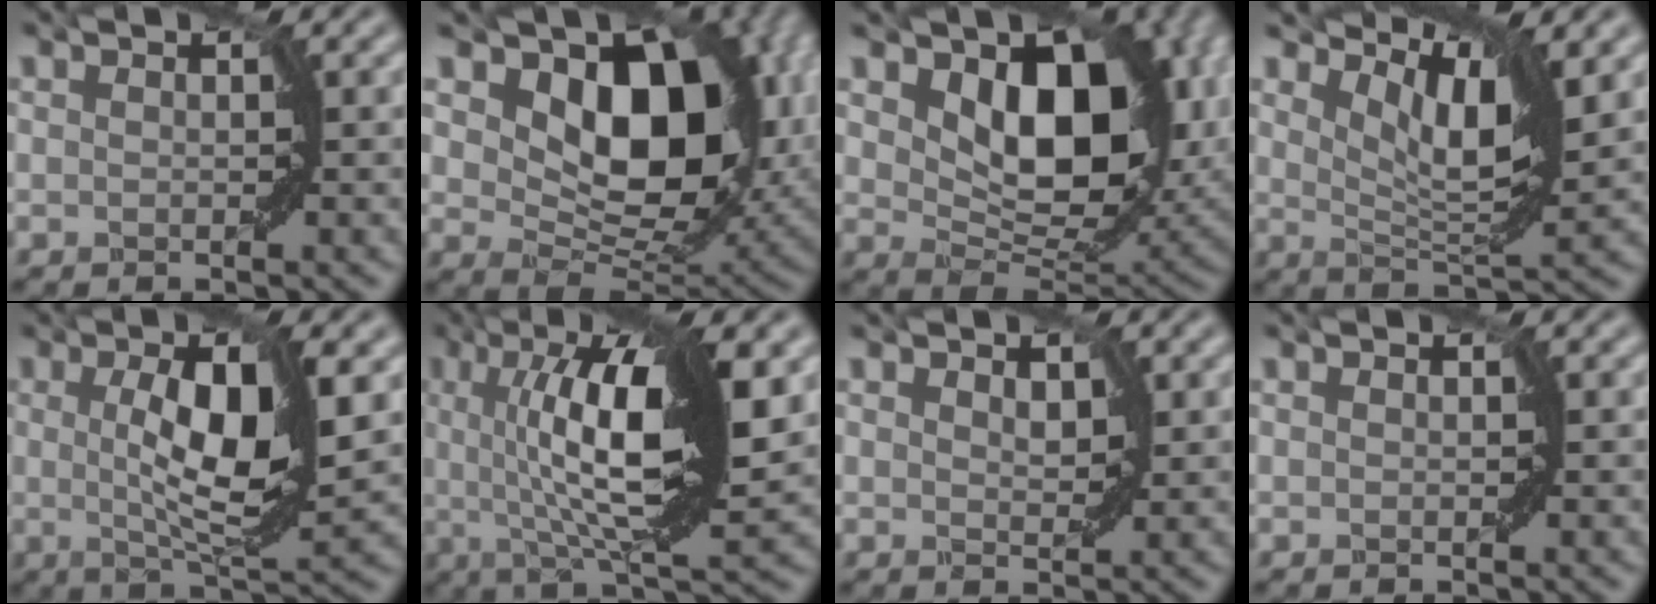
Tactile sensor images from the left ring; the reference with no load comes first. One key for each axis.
{"total": 13.2, "fx": 3.7, "fy": 8.3, "fz": 9.5, "tx": -0.127, "ty": -0.008, "tz": 0.068}
{"total": 11.4, "fx": 3.3, "fy": 6.9, "fz": 8.5, "tx": -0.126, "ty": -0.014, "tz": 0.061}
{"total": 6.1, "fx": 3.3, "fy": 2.0, "fz": 4.8, "tx": -0.087, "ty": -0.005, "tz": 0.056}
{"total": 7.4, "fx": 0.9, "fy": 2.0, "fz": 7.0, "tx": -0.118, "ty": -0.005, "tz": 0.017}
{"total": 11.4, "fx": 2.3, "fy": 2.8, "fz": 10.8, "tx": -0.164, "ty": 0.004, "tz": 0.042}
{"total": 1.6, "fx": 0.8, "fy": 0.9, "fz": 1.0, "tx": -0.014, "ty": -0.002, "tz": 0.017}
{"total": 0.0}